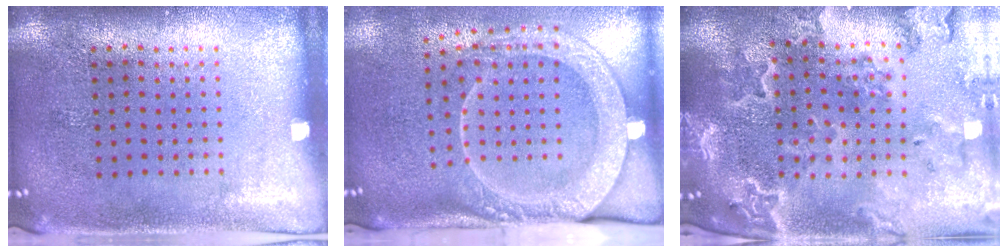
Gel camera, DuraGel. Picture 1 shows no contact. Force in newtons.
{"total": 2.8, "press": 2.1, "slide": 1.8}
{"total": 2.4, "press": 2.3, "slide": 0.7}